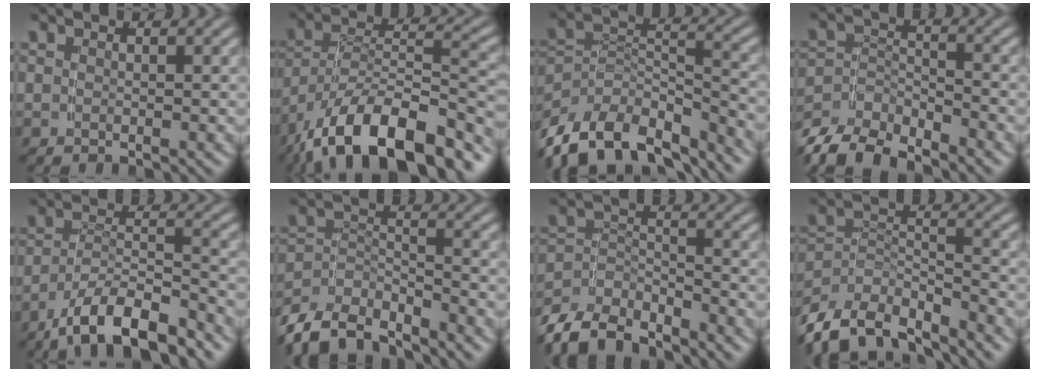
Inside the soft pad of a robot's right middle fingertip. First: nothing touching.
{"total": 12.7, "force": [-8.0, 6.0, 7.7], "torque": [-0.132, -0.038, -0.105]}
{"total": 13.7, "force": [-8.8, 8.0, 6.8], "torque": [-0.124, -0.050, -0.126]}
{"total": 6.9, "force": [-4.9, 4.1, 2.7], "torque": [-0.068, -0.037, -0.072]}
{"total": 7.4, "force": [-5.5, 2.7, 4.1], "torque": [-0.057, -0.009, -0.091]}
{"total": 7.6, "force": [-5.6, 4.0, 3.1], "torque": [-0.073, -0.038, -0.082]}
{"total": 6.6, "force": [-5.0, 3.5, 2.6], "torque": [-0.060, -0.031, -0.075]}
{"total": 10.7, "force": [-7.3, 6.2, 4.8], "torque": [-0.102, -0.049, -0.106]}